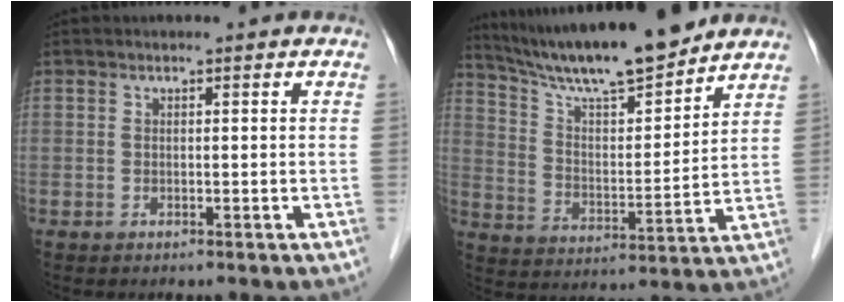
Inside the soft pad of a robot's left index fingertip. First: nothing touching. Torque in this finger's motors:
{"motor_torque": [0.30, -0.25, 0.27, 0.08]}